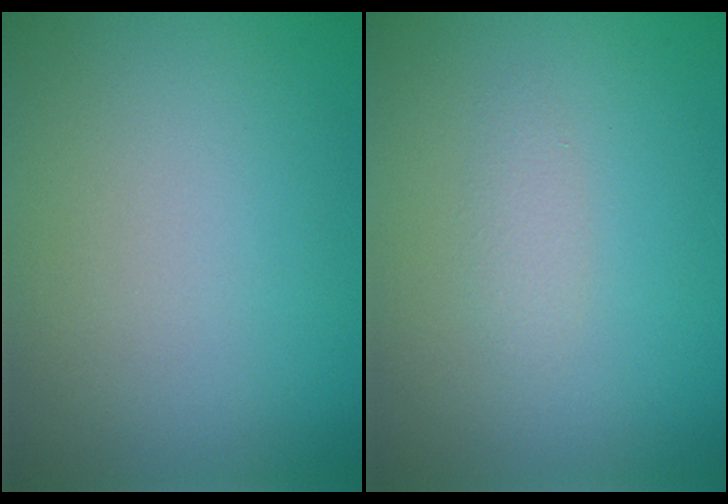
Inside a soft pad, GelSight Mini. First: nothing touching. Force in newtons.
{"total": 1.1, "press": 1.1, "slide": 0.1}